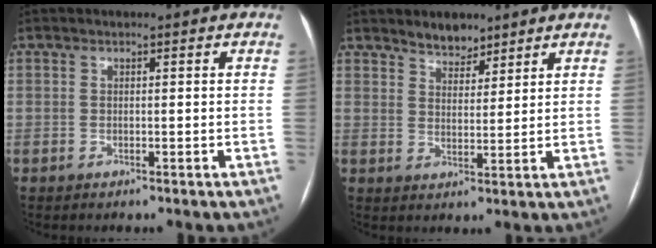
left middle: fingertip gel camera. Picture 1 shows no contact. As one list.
[{"total": 4.3, "force": [3.7, 1.8, 1.3], "torque": [-0.021, 0.000, 0.064]}]